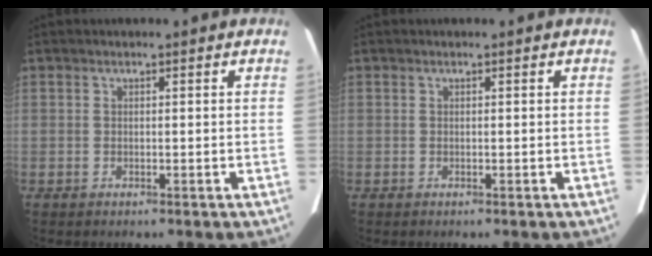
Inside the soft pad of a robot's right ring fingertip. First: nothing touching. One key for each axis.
{"total": 0.0}